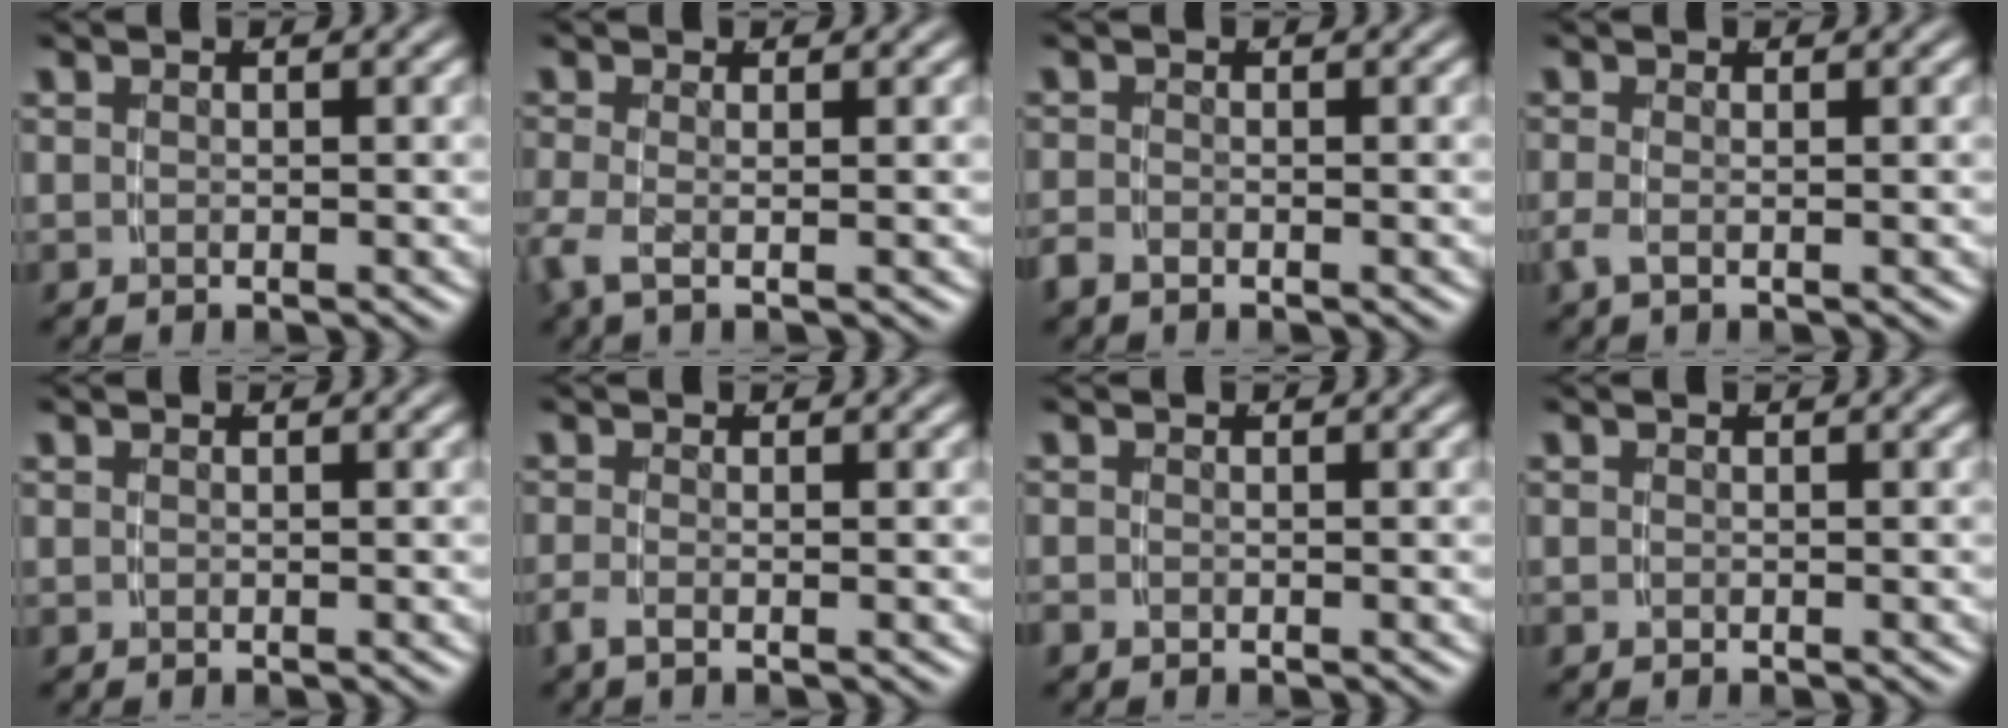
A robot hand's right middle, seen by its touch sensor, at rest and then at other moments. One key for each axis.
{"total": 1.7, "fx": -0.9, "fy": 0.2, "fz": 1.4, "tx": -0.050, "ty": -0.019, "tz": -0.008}
{"total": 1.3, "fx": -1.1, "fy": 0.4, "fz": 0.5, "tx": -0.011, "ty": -0.006, "tz": -0.018}
{"total": 1.3, "fx": -0.9, "fy": 0.0, "fz": 0.9, "tx": -0.030, "ty": -0.013, "tz": -0.009}
{"total": 0.0}
{"total": 1.4, "fx": -1.1, "fy": 0.0, "fz": 0.9, "tx": -0.026, "ty": -0.011, "tz": -0.016}
{"total": 0.6, "fx": -0.6, "fy": 0.2, "fz": 0.1, "tx": -0.006, "ty": -0.006, "tz": -0.006}
{"total": 0.0}